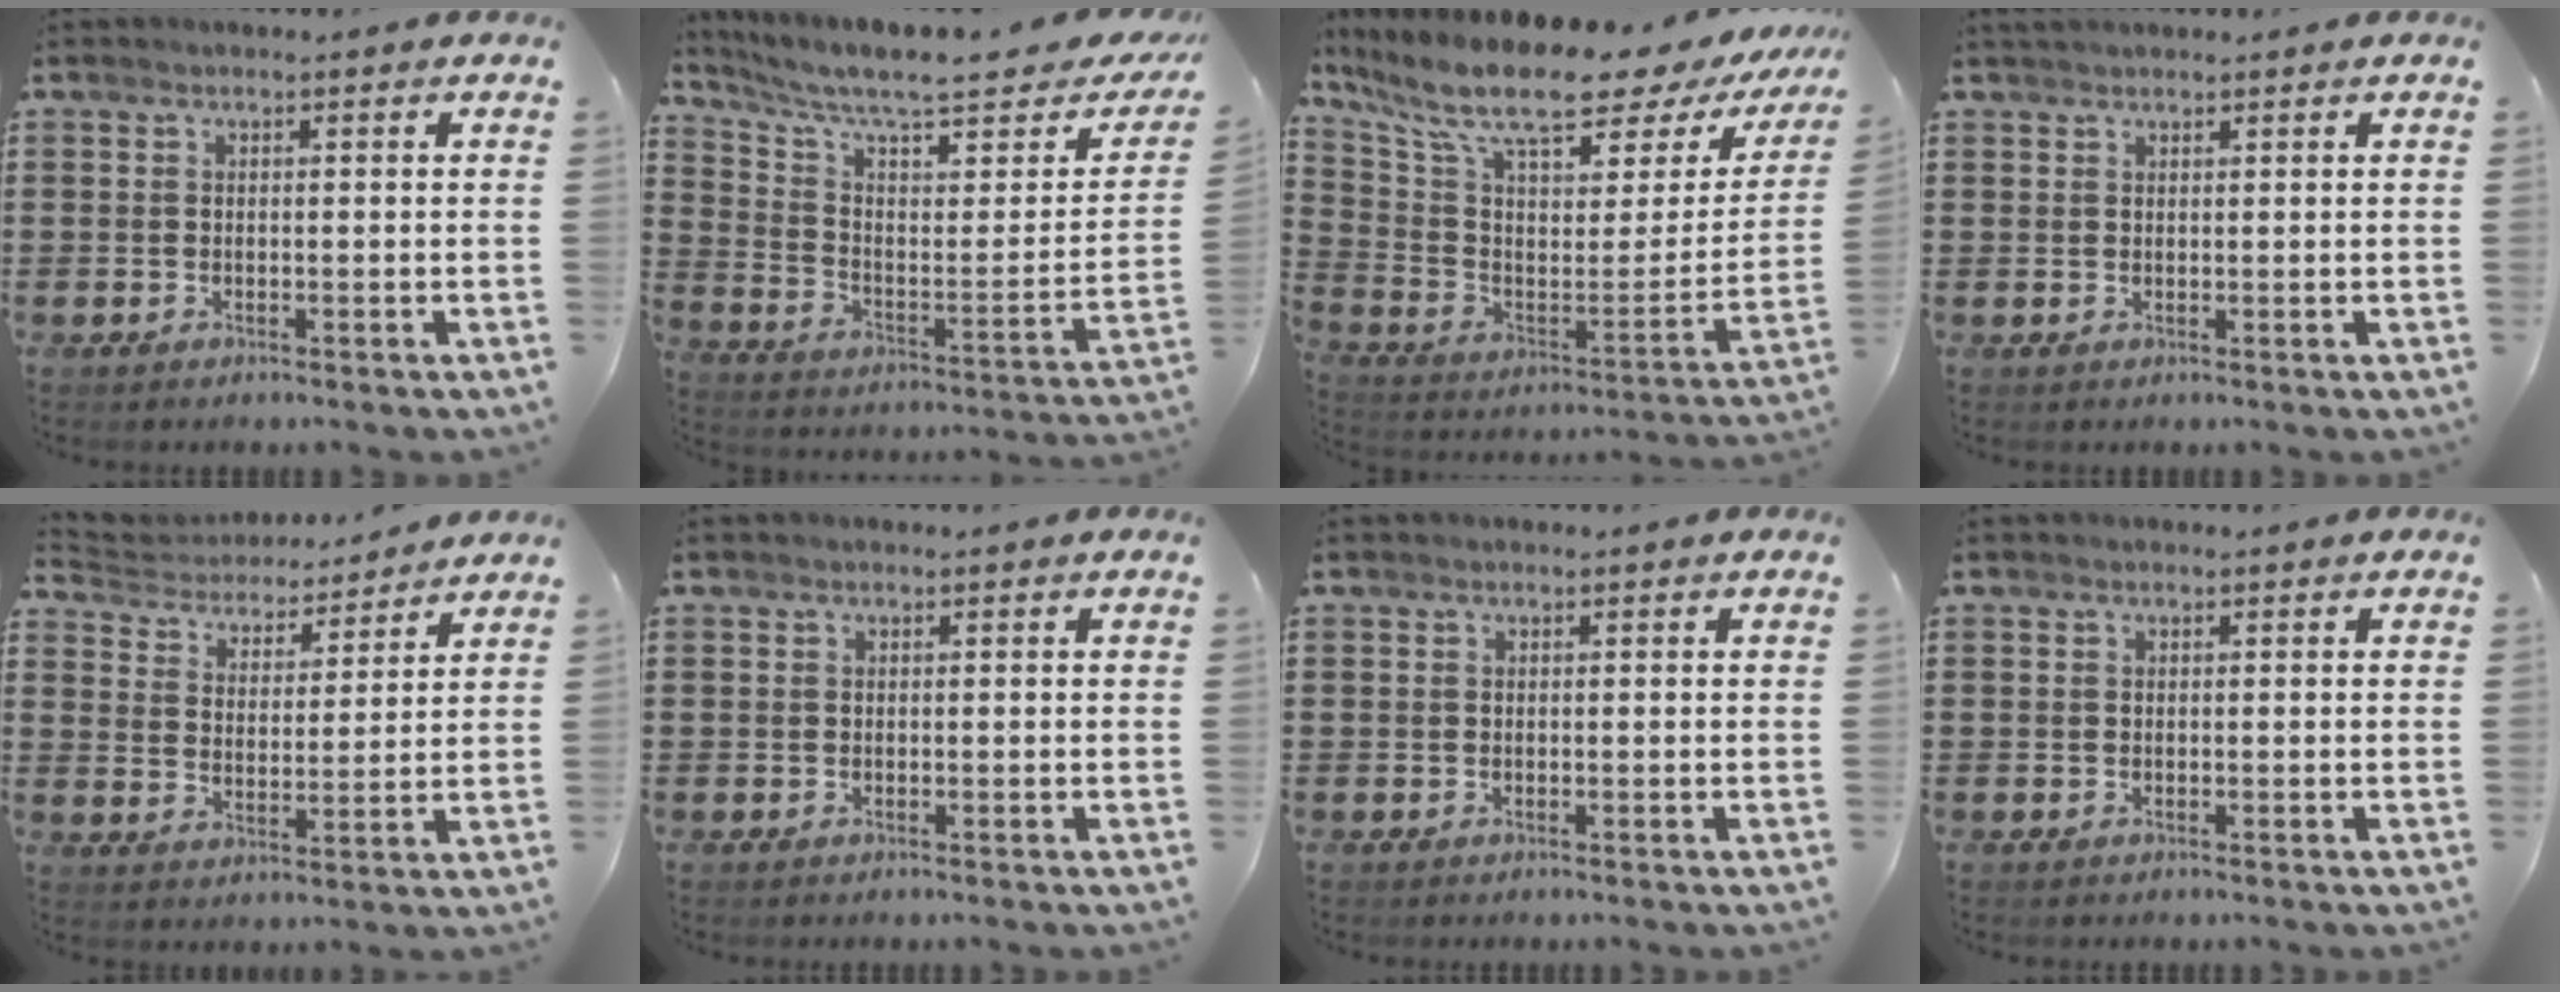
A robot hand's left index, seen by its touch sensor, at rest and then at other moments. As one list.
[{"total": 7.9, "force": [6.4, 1.2, 4.4], "torque": [-0.107, -0.048, 0.105]}, {"total": 11.7, "force": [8.4, 2.9, 7.6], "torque": [-0.167, -0.054, 0.138]}, {"total": 1.0, "force": [1.0, 0.1, 0.3], "torque": [-0.007, 0.001, 0.019]}, {"total": 3.8, "force": [3.7, 0.6, -0.1], "torque": [-0.024, -0.029, 0.059]}, {"total": 0.0}, {"total": 0.0}, {"total": 0.0}]